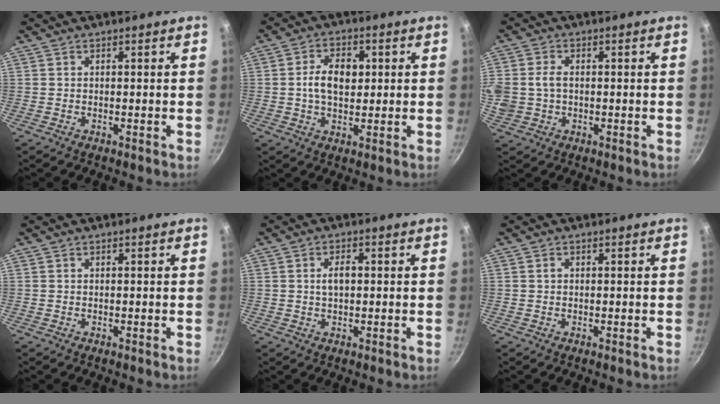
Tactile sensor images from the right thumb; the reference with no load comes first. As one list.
[{"total": 7.7, "force": [0.9, 4.9, 5.8], "torque": [-0.085, 0.007, 0.012]}, {"total": 7.4, "force": [0.1, 5.4, 5.0], "torque": [-0.123, 0.010, 0.006]}, {"total": 0.0}, {"total": 3.2, "force": [0.3, 1.8, 2.7], "torque": [-0.046, 0.004, 0.005]}, {"total": 0.6, "force": [0.1, 0.5, 0.4], "torque": [-0.005, 0.001, 0.000]}]